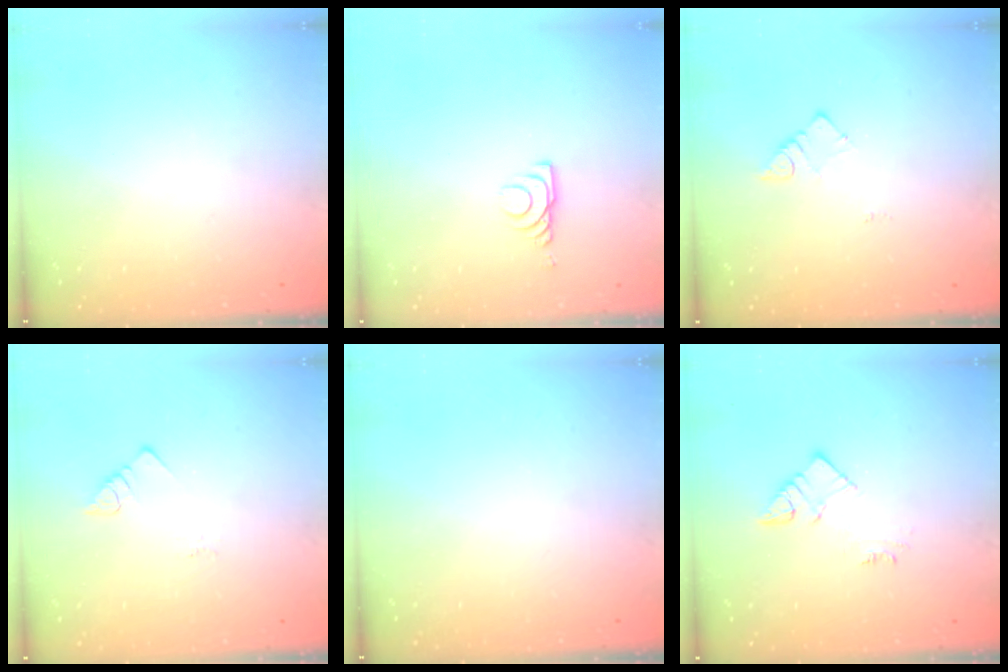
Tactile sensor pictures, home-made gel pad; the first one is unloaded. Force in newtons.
{"total": 6.9, "press": 6.9, "slide": 0.8}
{"total": 3.5, "press": 3.5, "slide": 0.4}
{"total": 2.8, "press": 2.8, "slide": 0.4}
{"total": 0.0}
{"total": 6.9, "press": 6.8, "slide": 0.3}